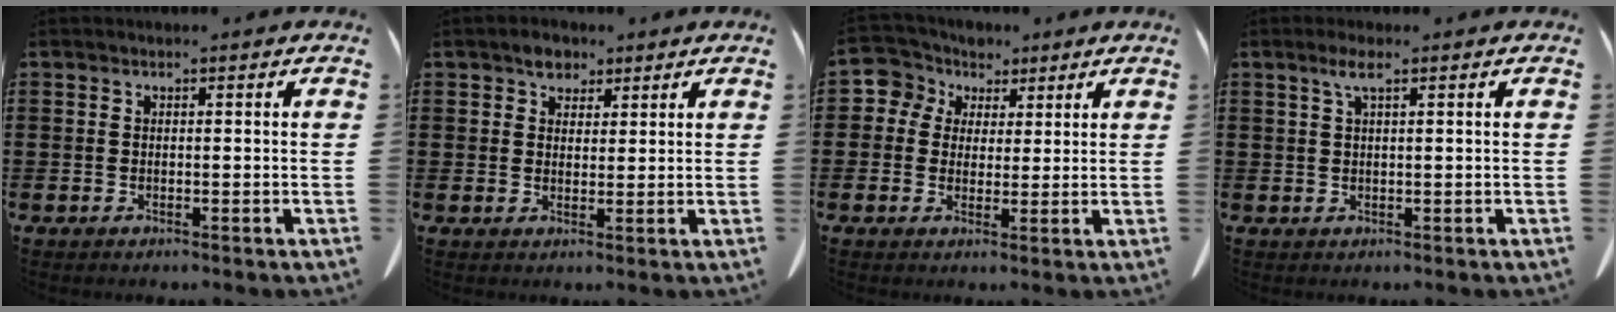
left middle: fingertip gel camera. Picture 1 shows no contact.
{"total": 3.4, "force": [2.6, 2.0, 1.0], "torque": [-0.020, 0.009, 0.047]}
{"total": 5.1, "force": [2.4, 4.5, 0.5], "torque": [-0.043, -0.004, 0.042]}
{"total": 2.3, "force": [1.1, 0.3, 2.0], "torque": [-0.042, 0.004, 0.019]}